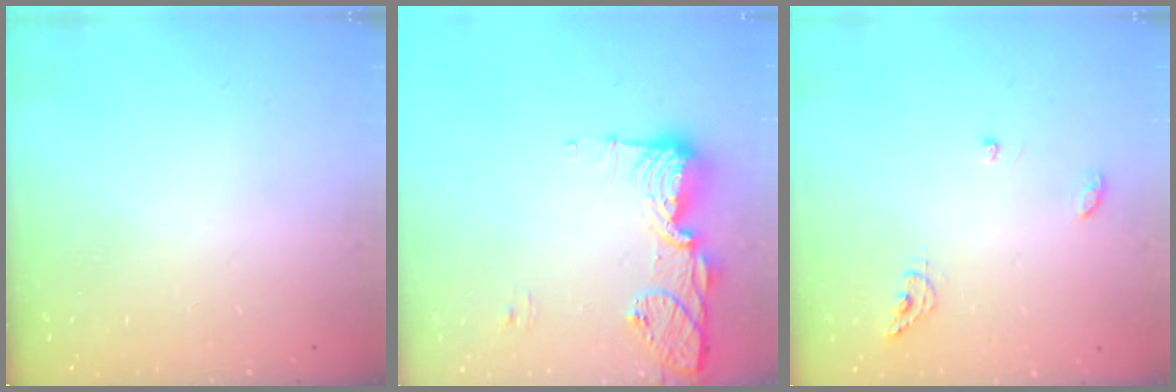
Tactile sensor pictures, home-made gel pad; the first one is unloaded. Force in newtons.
{"total": 16.1, "press": 15.2, "slide": 5.3}
{"total": 6.8, "press": 6.8, "slide": 0.5}